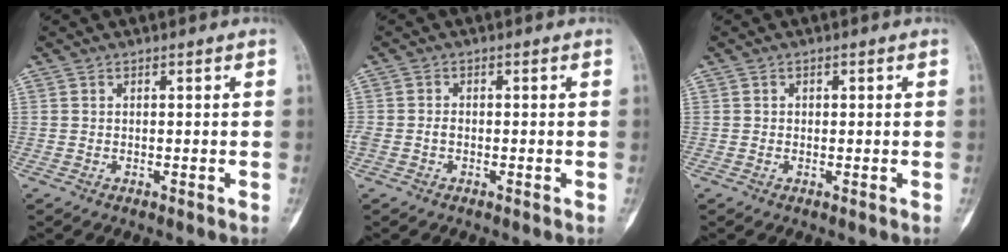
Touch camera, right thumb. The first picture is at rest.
{"total": 1.7, "force": [-0.4, 1.2, 1.1], "torque": [-0.024, 0.004, -0.008]}
{"total": 0.6, "force": [0.0, 0.5, 0.3], "torque": [-0.001, 0.001, -0.001]}